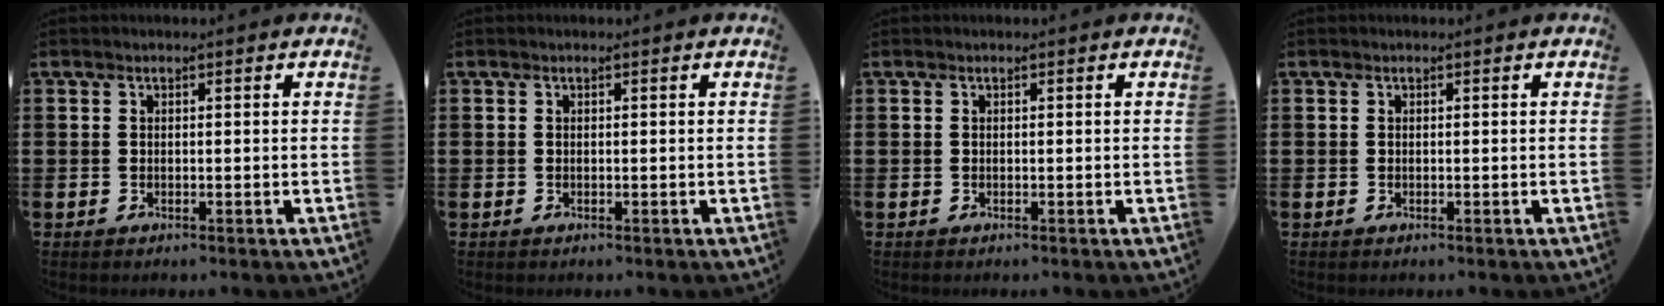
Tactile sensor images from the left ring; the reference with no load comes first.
{"total": 0.0}
{"total": 0.0}
{"total": 0.0}